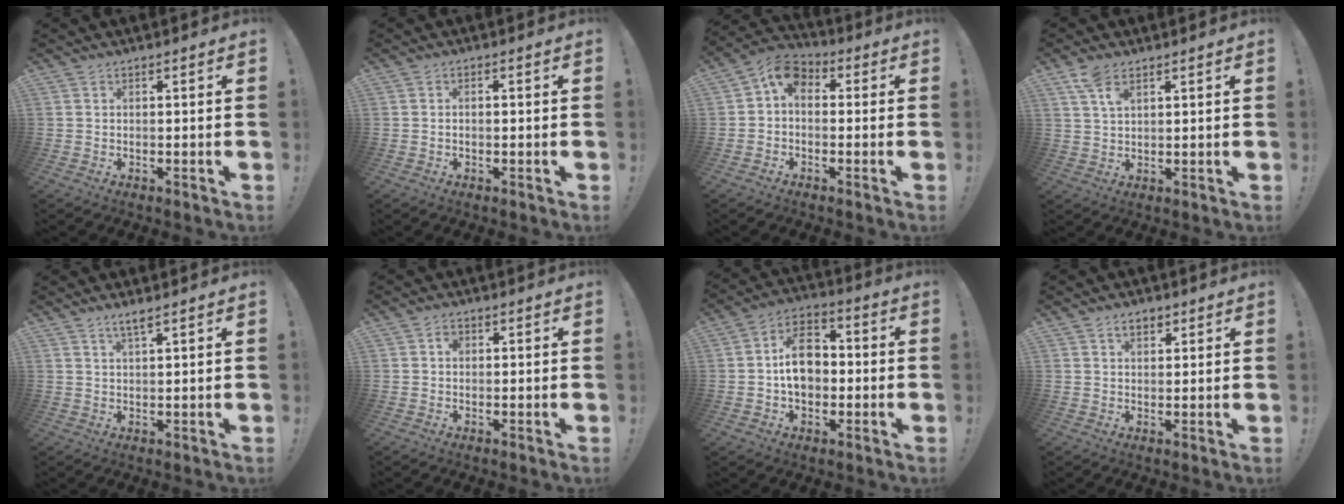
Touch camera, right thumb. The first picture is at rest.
{"total": 1.0, "force": [-0.6, 0.4, 0.7], "torque": [-0.014, 0.002, -0.010]}
{"total": 7.1, "force": [0.7, 5.1, 4.9], "torque": [-0.089, 0.016, 0.020]}
{"total": 5.4, "force": [3.3, 2.2, 3.7], "torque": [-0.065, -0.012, 0.060]}
{"total": 3.0, "force": [2.1, 0.2, 2.1], "torque": [-0.043, -0.004, 0.037]}
{"total": 1.6, "force": [0.1, 1.3, 0.8], "torque": [-0.006, 0.003, -0.002]}
{"total": 12.1, "force": [-0.3, 9.1, 8.0], "torque": [-0.118, 0.012, -0.004]}
{"total": 3.6, "force": [2.0, 2.2, 2.0], "torque": [-0.031, -0.001, 0.035]}